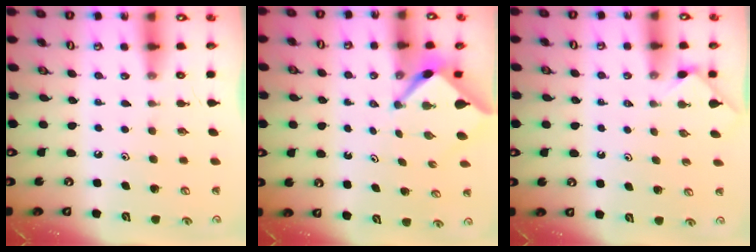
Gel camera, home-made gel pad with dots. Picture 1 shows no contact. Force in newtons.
{"total": 3.4, "press": 3.4, "slide": 0.4}
{"total": 3.0, "press": 2.9, "slide": 0.4}